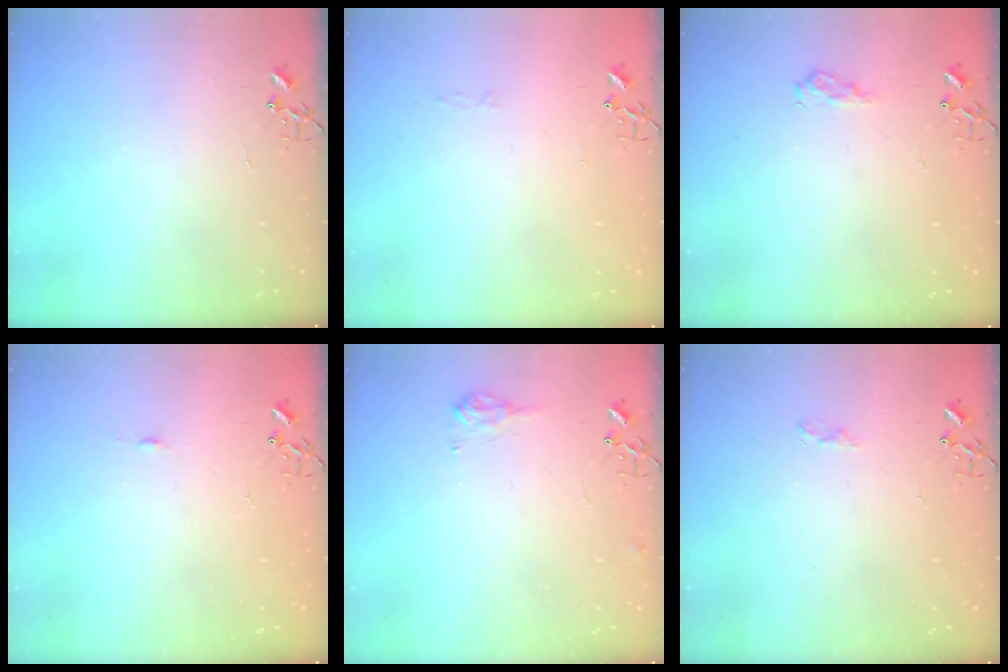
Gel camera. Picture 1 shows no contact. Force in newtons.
{"total": 2.8, "press": 2.8, "slide": 0.4}
{"total": 8.2, "press": 8.2, "slide": 0.9}
{"total": 3.3, "press": 3.3, "slide": 0.4}
{"total": 7.7, "press": 7.7, "slide": 0.1}
{"total": 5.6, "press": 5.6, "slide": 0.6}